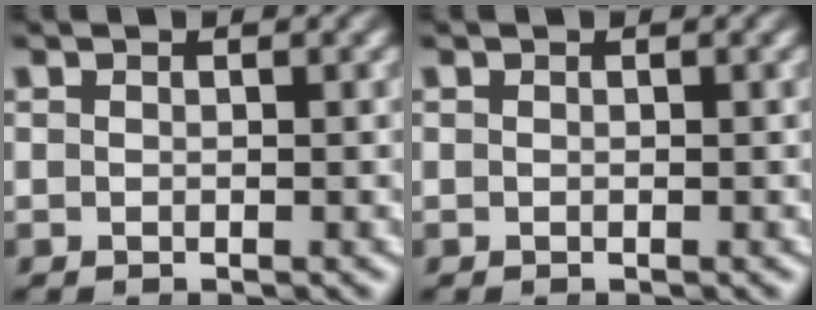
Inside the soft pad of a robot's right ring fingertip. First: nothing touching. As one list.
[{"total": 0.0}]